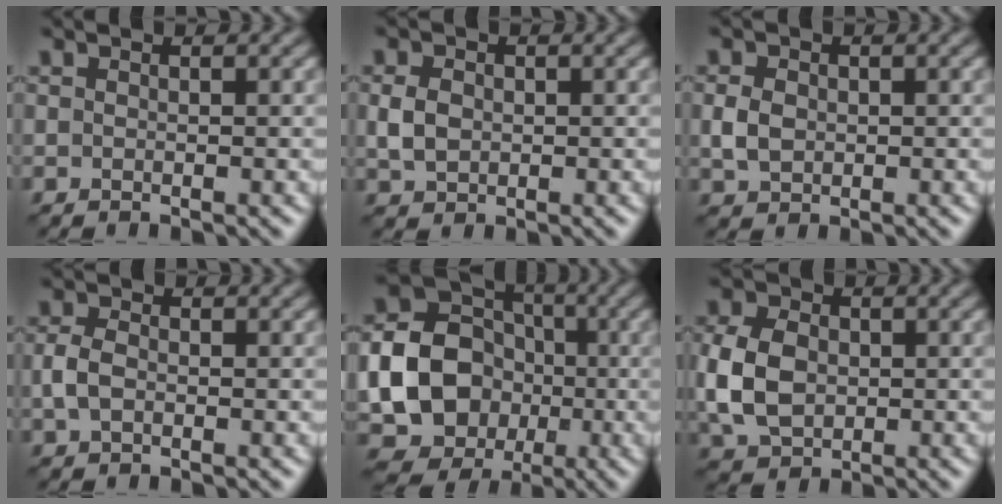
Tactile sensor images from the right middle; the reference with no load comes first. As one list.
[{"total": 2.4, "force": [0.1, 1.9, 1.5], "torque": [-0.037, 0.002, -0.001]}, {"total": 2.3, "force": [0.0, 1.9, 1.4], "torque": [-0.034, 0.002, -0.002]}, {"total": 2.3, "force": [-0.3, 1.6, 1.6], "torque": [-0.039, 0.002, -0.009]}, {"total": 16.4, "force": [-2.1, 14.8, 6.8], "torque": [-0.154, -0.007, -0.055]}, {"total": 6.5, "force": [-0.2, 4.9, 4.3], "torque": [-0.108, 0.002, -0.012]}]